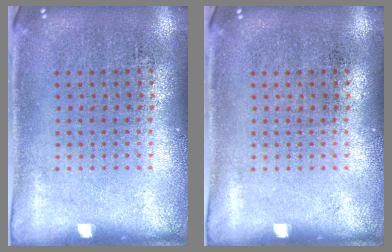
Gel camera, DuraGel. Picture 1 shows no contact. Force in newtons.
{"total": 0.0}